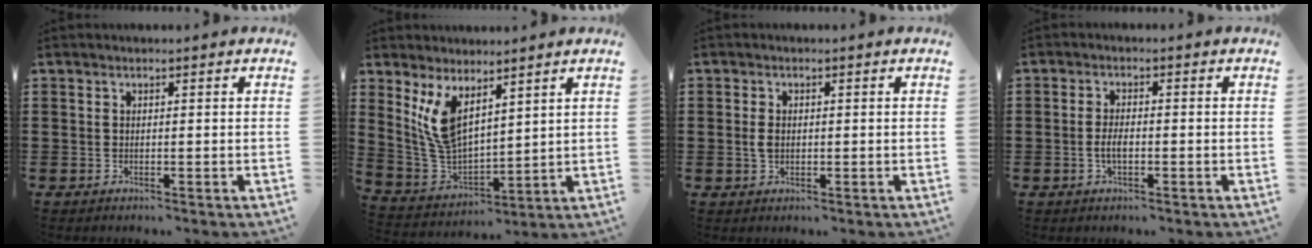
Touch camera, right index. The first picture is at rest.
{"total": 8.2, "force": [4.4, 3.8, 5.8], "torque": [-0.163, -0.022, 0.074]}
{"total": 2.0, "force": [-0.1, 1.3, 1.5], "torque": [-0.038, 0.003, -0.005]}
{"total": 2.8, "force": [-0.7, 1.0, 2.5], "torque": [-0.061, -0.003, -0.017]}